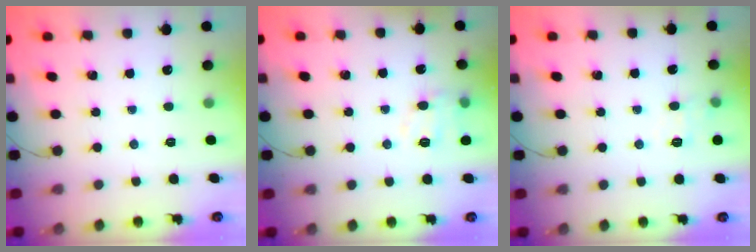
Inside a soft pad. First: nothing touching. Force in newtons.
{"total": 9.8, "press": 9.7, "slide": 1.4}
{"total": 6.8, "press": 6.6, "slide": 1.5}